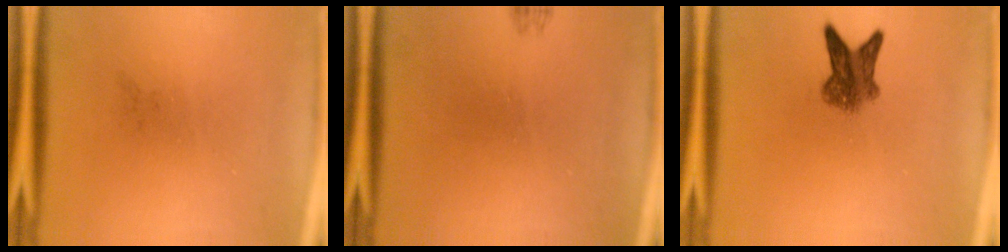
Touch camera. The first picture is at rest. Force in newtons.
{"total": 0.7}
{"total": 5.0}